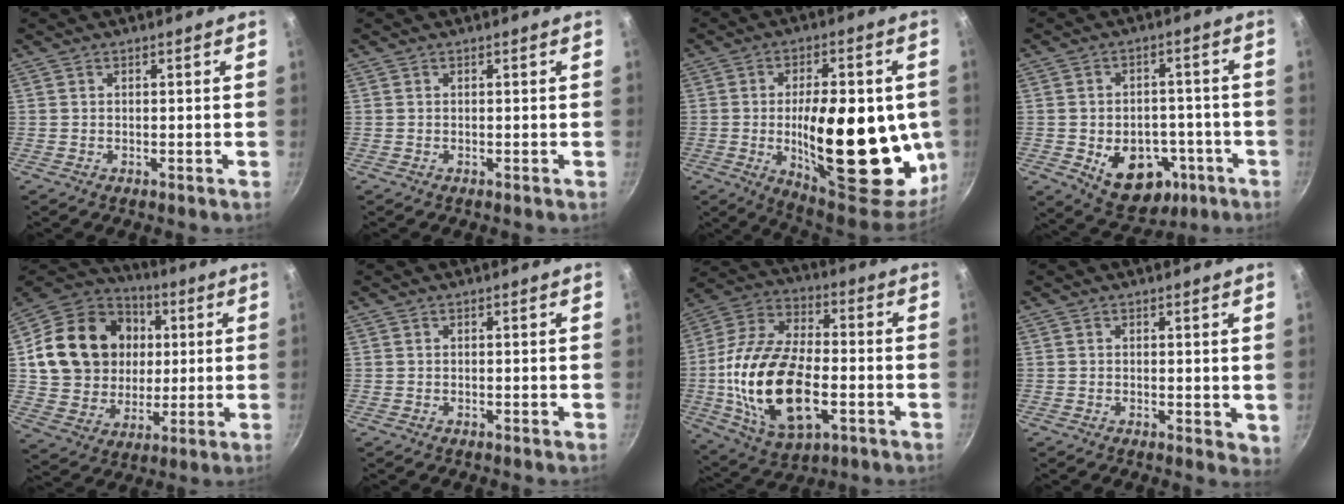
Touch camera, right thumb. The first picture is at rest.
{"total": 0.0}
{"total": 28.4, "force": [-2.3, 11.9, 25.6], "torque": [-0.341, -0.014, -0.021]}
{"total": 13.8, "force": [-4.6, 9.9, 8.4], "torque": [-0.082, 0.022, -0.049]}
{"total": 21.9, "force": [3.7, 18.2, 11.6], "torque": [-0.185, 0.015, 0.072]}
{"total": 0.0}
{"total": 23.5, "force": [-4.3, 12.6, 19.4], "torque": [-0.371, 0.023, -0.077]}
{"total": 2.5, "force": [0.6, 1.4, 2.1], "torque": [-0.022, -0.005, 0.007]}